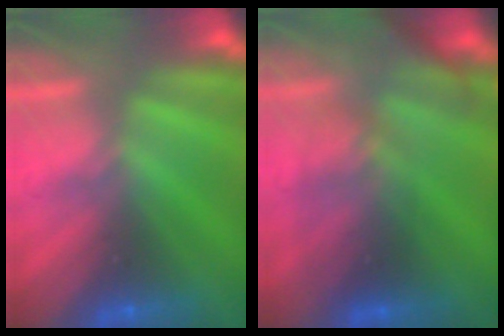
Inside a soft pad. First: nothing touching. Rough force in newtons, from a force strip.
{"total": 2.8}